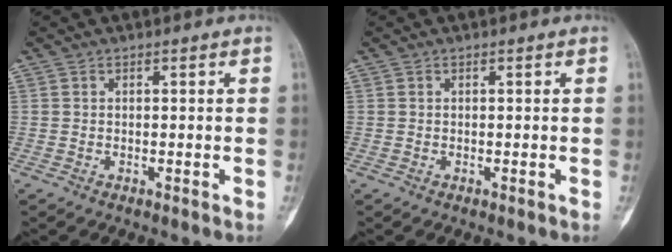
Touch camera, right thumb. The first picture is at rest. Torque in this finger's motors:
{"motor_torque": [0.01, -0.01, 0.04, -0.03, 0.01]}